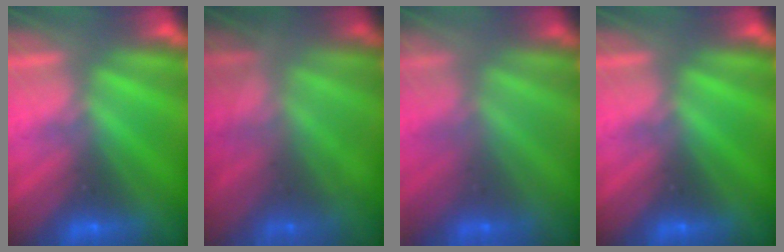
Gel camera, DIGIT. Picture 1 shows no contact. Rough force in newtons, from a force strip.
{"total": 7.9}
{"total": 1.4}
{"total": 0.0}